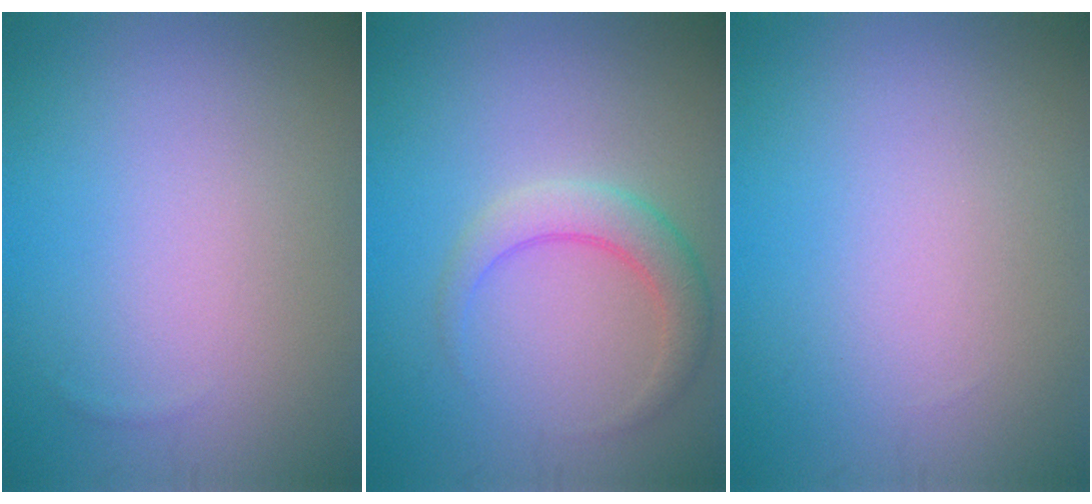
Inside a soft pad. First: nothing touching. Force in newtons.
{"total": 3.1, "press": 3.1, "slide": 0.3}
{"total": 0.0}